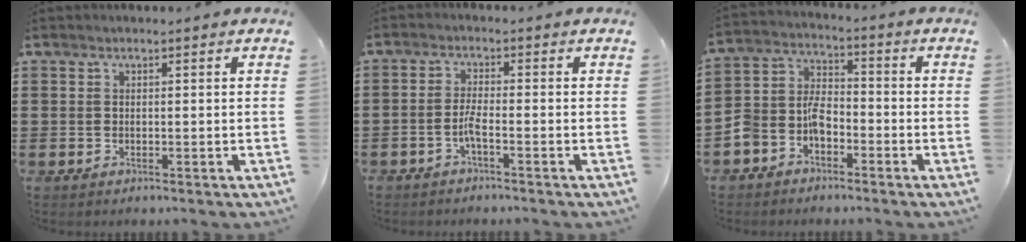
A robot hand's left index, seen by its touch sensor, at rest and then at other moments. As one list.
[{"total": 2.6, "force": [-1.5, 0.3, 2.1], "torque": [-0.055, -0.003, -0.032]}, {"total": 5.7, "force": [-3.9, 3.4, 2.4], "torque": [-0.068, 0.009, -0.081]}]